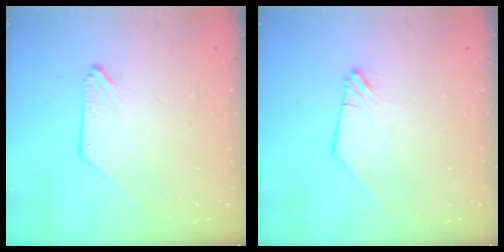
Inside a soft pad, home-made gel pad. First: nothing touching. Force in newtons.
{"total": 0.0}